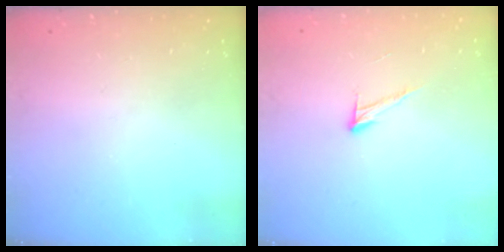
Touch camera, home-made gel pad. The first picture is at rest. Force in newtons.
{"total": 7.1, "press": 7.0, "slide": 0.4}